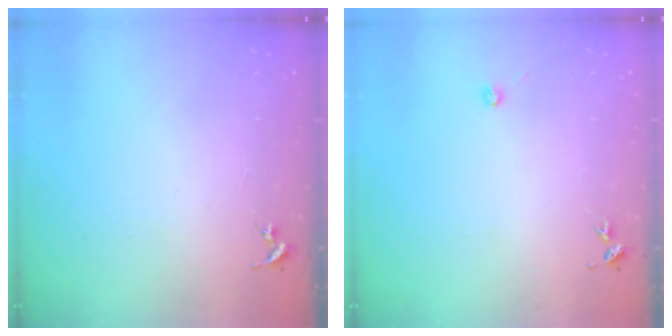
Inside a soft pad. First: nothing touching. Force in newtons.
{"total": 2.0, "press": 2.0, "slide": 0.3}